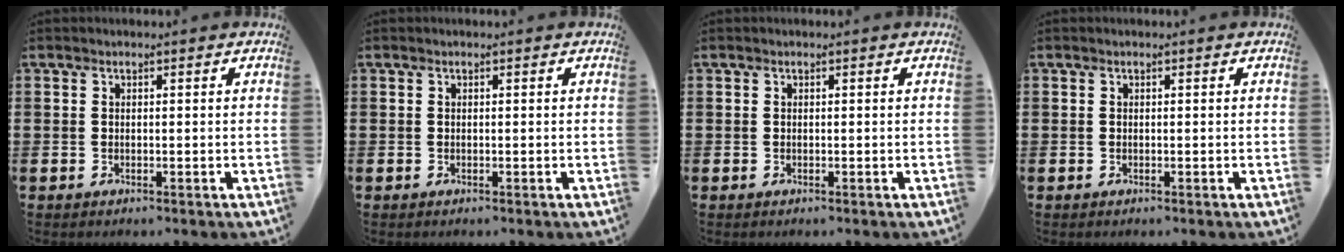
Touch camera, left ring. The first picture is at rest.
{"total": 0.0}
{"total": 0.0}
{"total": 0.0}